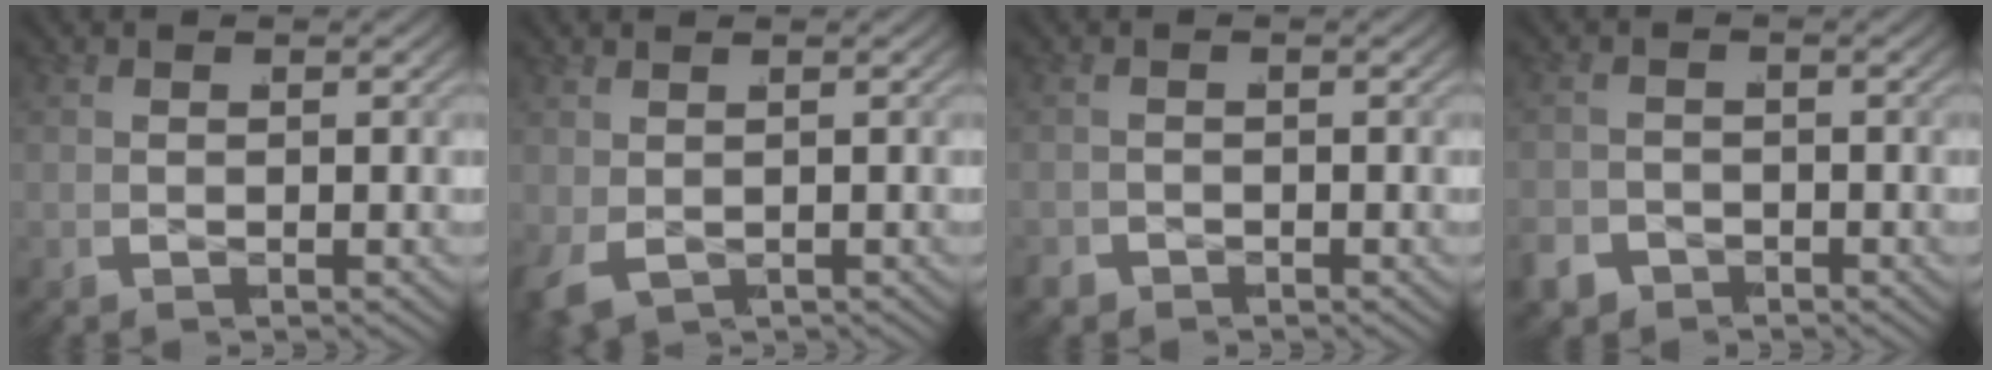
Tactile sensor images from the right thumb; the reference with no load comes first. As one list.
[{"total": 1.3, "force": [-0.4, 1.0, 0.6], "torque": [-0.018, -0.006, -0.001]}, {"total": 1.0, "force": [-0.9, 0.6, -0.1], "torque": [0.006, 0.003, -0.019]}, {"total": 2.7, "force": [-1.8, 2.0, 0.3], "torque": [-0.009, -0.003, -0.031]}]